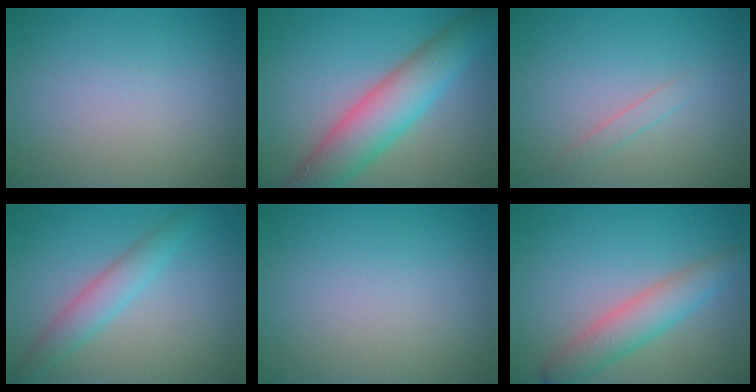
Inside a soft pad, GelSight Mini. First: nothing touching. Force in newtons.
{"total": 7.0, "press": 7.0, "slide": 0.2}
{"total": 0.9, "press": 0.9, "slide": 0.1}
{"total": 2.8, "press": 2.8, "slide": 0.0}
{"total": 0.0}
{"total": 4.0, "press": 4.0, "slide": 0.2}